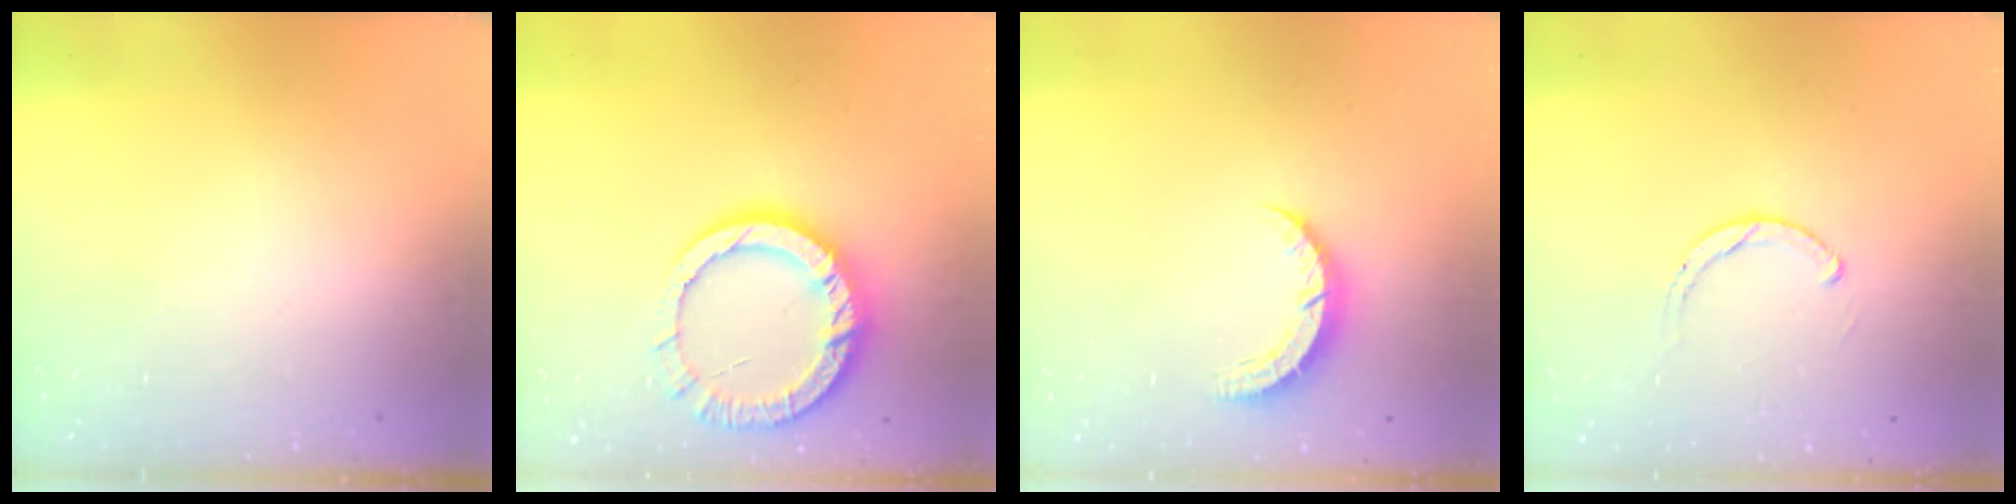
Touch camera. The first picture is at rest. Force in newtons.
{"total": 13.0, "press": 12.9, "slide": 1.3}
{"total": 4.4, "press": 4.4, "slide": 0.5}
{"total": 1.9, "press": 1.9, "slide": 0.2}